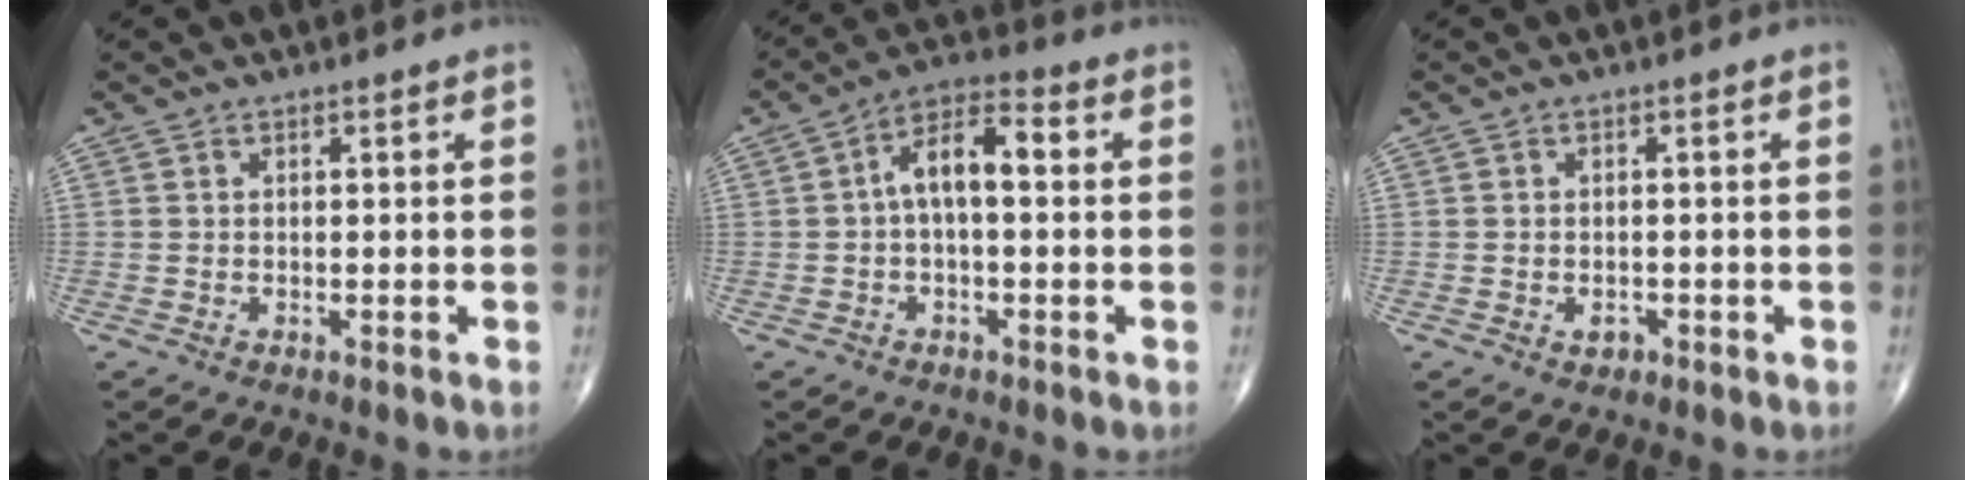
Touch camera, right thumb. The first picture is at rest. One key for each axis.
{"total": 8.6, "fx": 0.5, "fy": 4.0, "fz": 7.6, "tx": -0.130, "ty": 0.035, "tz": 0.000}
{"total": 1.7, "fx": -0.7, "fy": 1.2, "fz": 0.9, "tx": -0.010, "ty": 0.003, "tz": -0.008}